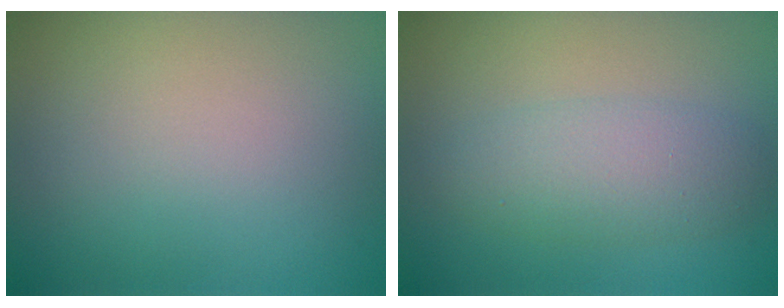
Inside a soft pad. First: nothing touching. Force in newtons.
{"total": 3.7, "press": 3.7, "slide": 0.1}